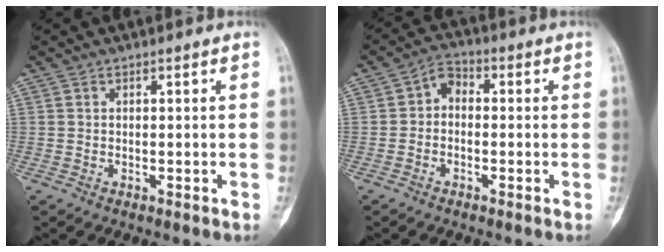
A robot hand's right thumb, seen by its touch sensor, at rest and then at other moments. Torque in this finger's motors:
{"motor_torque": [0.07, 0.00, 0.23, -0.21, -0.02]}